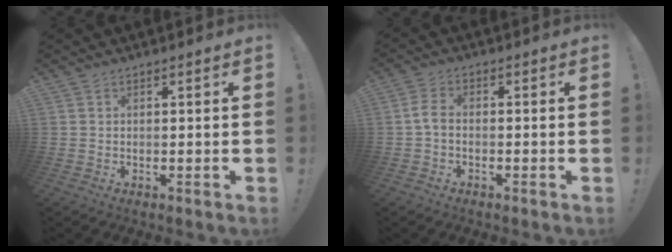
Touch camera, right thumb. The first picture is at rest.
{"total": 4.6, "force": [-0.9, 2.8, 3.4], "torque": [-0.071, 0.011, -0.017]}